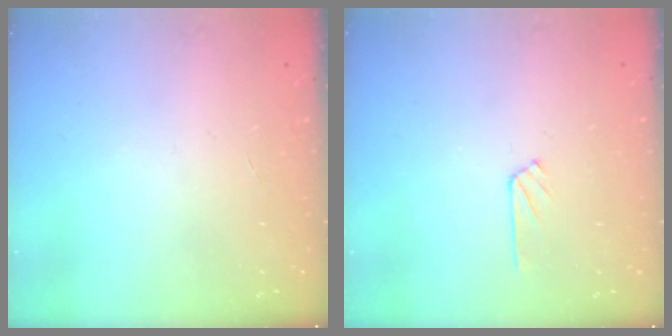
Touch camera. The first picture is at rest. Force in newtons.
{"total": 4.2, "press": 4.2, "slide": 0.5}